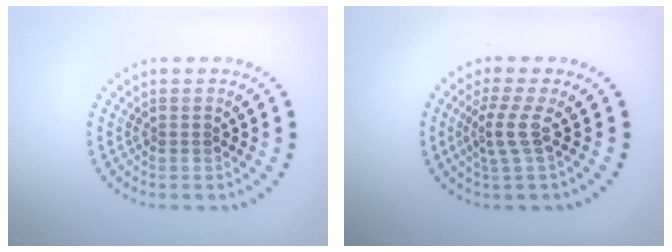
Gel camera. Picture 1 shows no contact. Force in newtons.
{"total": 2.3, "press": 1.6, "slide": 1.7}